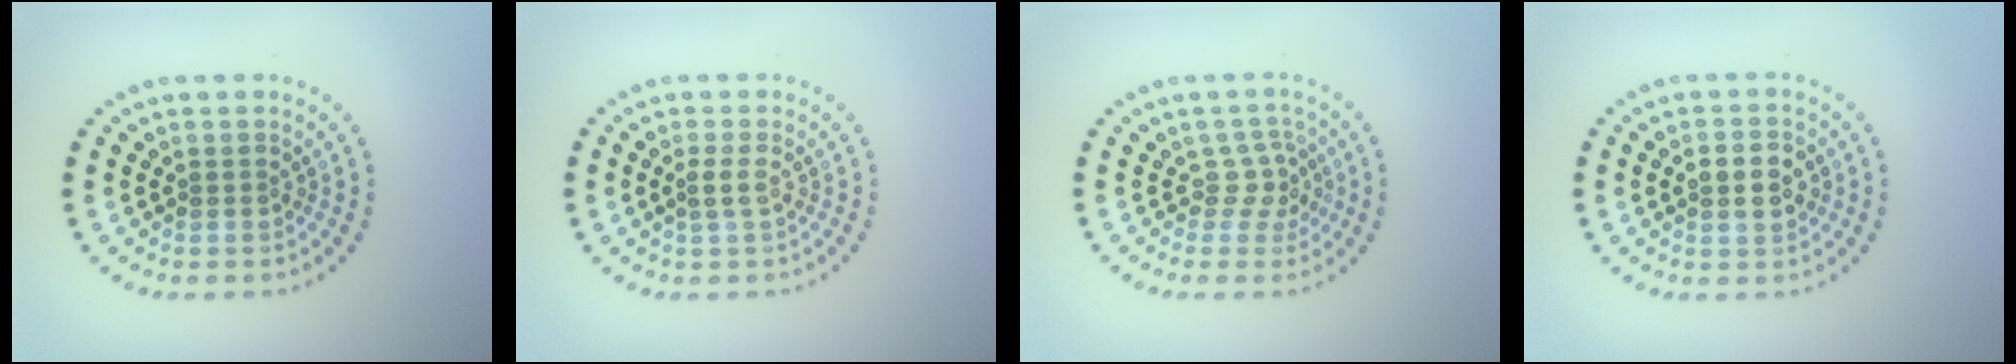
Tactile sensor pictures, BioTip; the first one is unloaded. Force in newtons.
{"total": 1.2, "press": 0.9, "slide": 0.7}
{"total": 2.2, "press": 1.6, "slide": 1.5}
{"total": 2.9, "press": 2.9, "slide": 0.0}